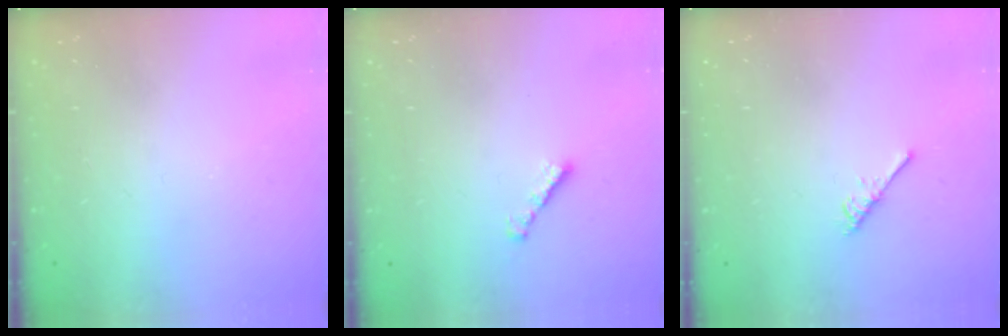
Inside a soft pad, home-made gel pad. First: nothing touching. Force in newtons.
{"total": 1.9, "press": 1.9, "slide": 0.5}
{"total": 2.7, "press": 2.7, "slide": 0.5}